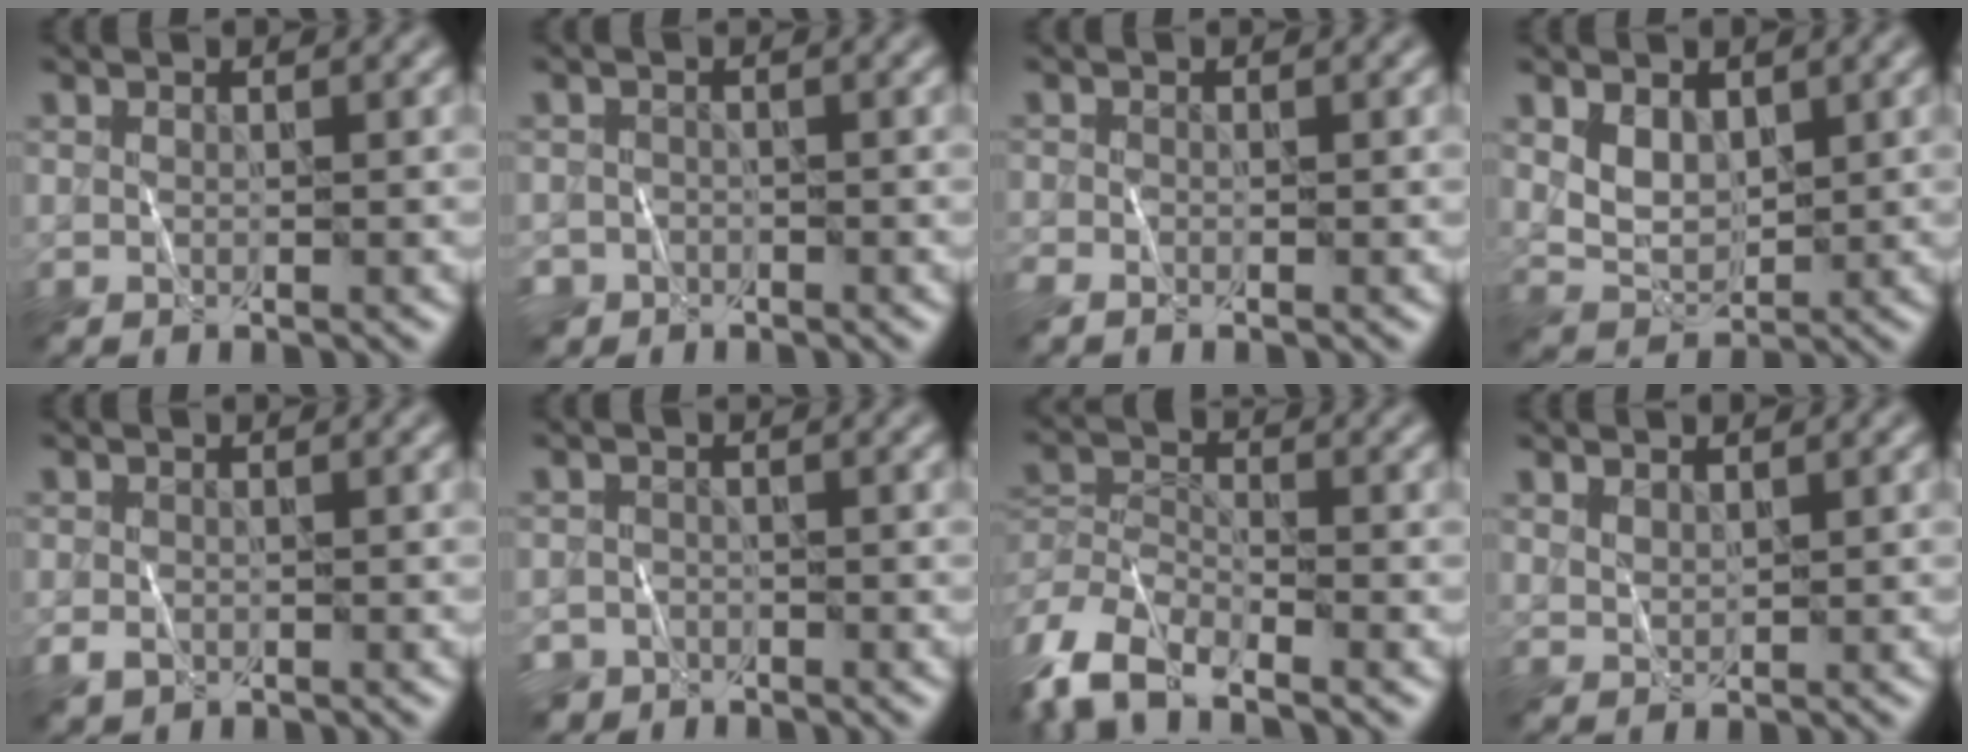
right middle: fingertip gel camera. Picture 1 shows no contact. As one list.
[{"total": 2.3, "force": [-1.7, 1.5, -0.1], "torque": [0.016, 0.005, -0.031]}, {"total": 1.2, "force": [-0.9, 0.5, 0.5], "torque": [-0.014, -0.003, -0.023]}, {"total": 2.8, "force": [1.2, 1.9, 1.8], "torque": [-0.037, -0.007, 0.029]}, {"total": 1.6, "force": [-0.7, 1.2, 0.9], "torque": [-0.018, -0.005, -0.016]}, {"total": 2.8, "force": [-2.3, 1.6, 0.0], "torque": [0.015, 0.002, -0.042]}, {"total": 6.8, "force": [-4.7, 3.1, 3.7], "torque": [-0.077, -0.004, -0.105]}, {"total": 1.0, "force": [1.0, 0.2, 0.3], "torque": [-0.011, 0.000, 0.023]}]